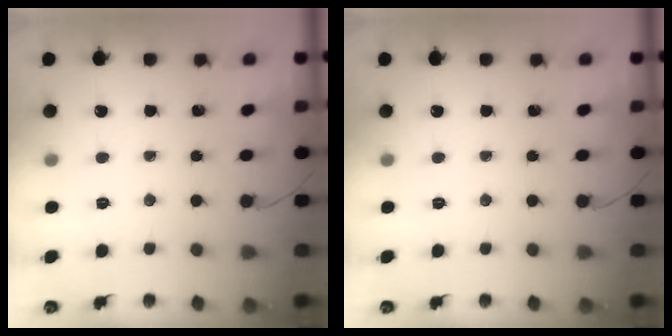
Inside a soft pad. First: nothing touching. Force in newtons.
{"total": 0.0}